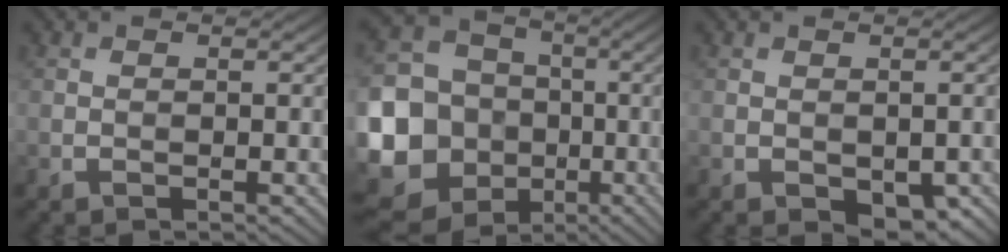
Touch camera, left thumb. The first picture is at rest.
{"total": 20.4, "force": [-6.5, 18.0, 7.1], "torque": [-0.228, -0.029, -0.123]}
{"total": 3.5, "force": [-1.5, 1.9, 2.5], "torque": [-0.036, -0.010, -0.018]}